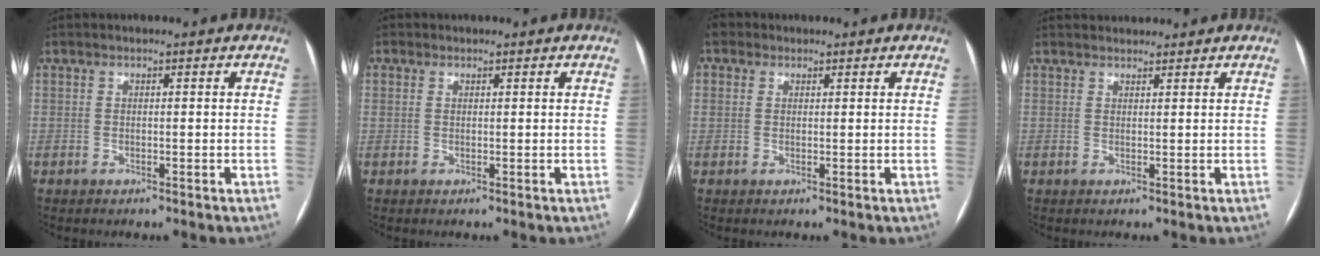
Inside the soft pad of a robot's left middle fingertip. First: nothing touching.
{"total": 3.0, "force": [-1.5, -2.3, -1.2], "torque": [0.041, -0.017, -0.031]}
{"total": 1.3, "force": [-0.8, -0.7, -0.8], "torque": [0.030, -0.005, -0.015]}
{"total": 3.1, "force": [3.0, 0.6, 0.2], "torque": [-0.004, 0.031, 0.047]}